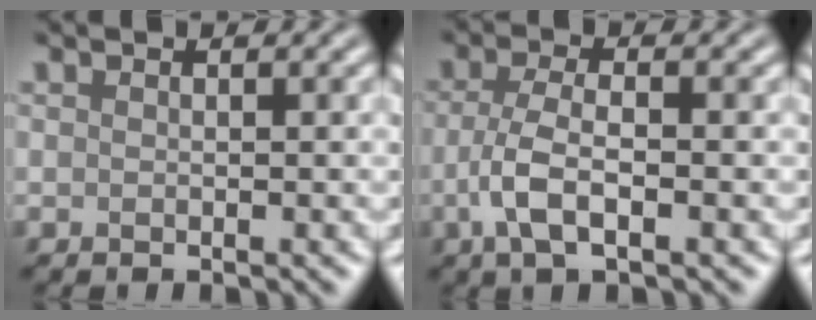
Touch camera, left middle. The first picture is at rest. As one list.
[{"total": 3.9, "force": [-1.2, 1.4, 3.4], "torque": [-0.080, -0.001, -0.027]}]